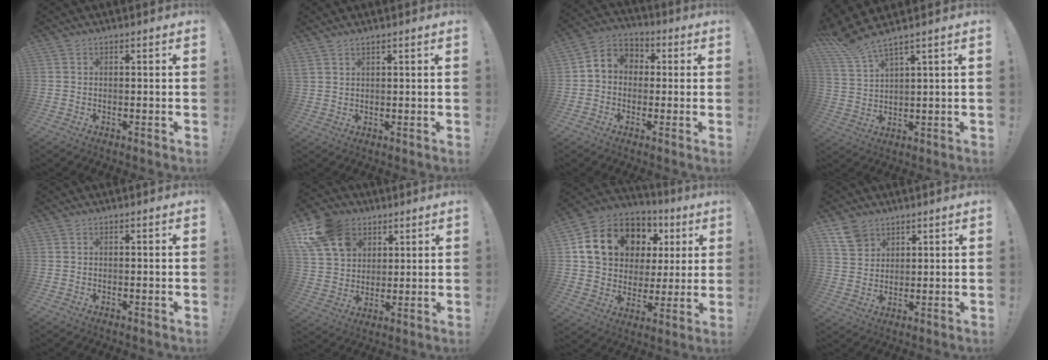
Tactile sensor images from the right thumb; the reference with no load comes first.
{"total": 2.3, "force": [2.0, 0.8, 0.8], "torque": [-0.022, -0.004, 0.039]}
{"total": 6.0, "force": [-0.5, 5.4, 2.6], "torque": [-0.037, 0.012, -0.005]}
{"total": 6.5, "force": [5.4, 0.7, 3.6], "torque": [-0.085, -0.031, 0.102]}
{"total": 0.0}
{"total": 16.0, "force": [7.4, 12.2, 7.3], "torque": [-0.135, -0.033, 0.145]}
{"total": 17.9, "force": [7.9, 12.9, 9.6], "torque": [-0.155, -0.031, 0.165]}
{"total": 7.2, "force": [4.9, 4.9, 1.9], "torque": [-0.030, -0.024, 0.096]}